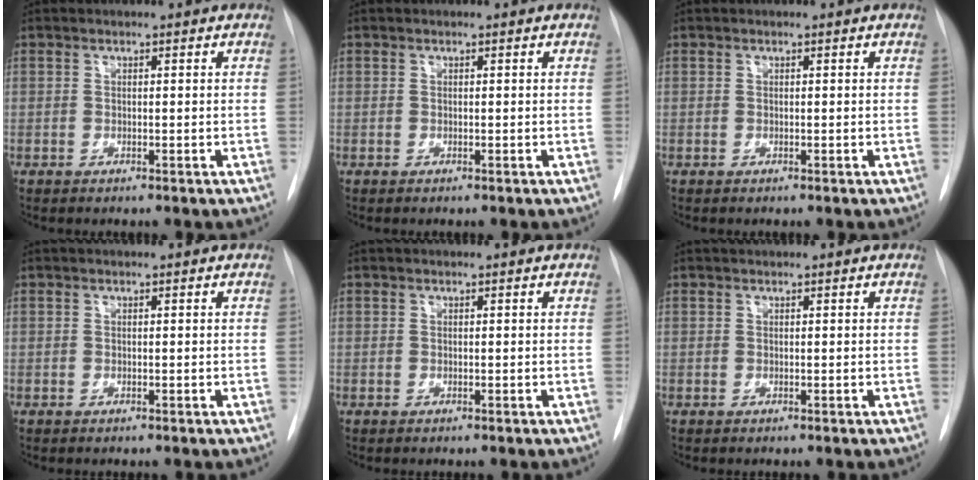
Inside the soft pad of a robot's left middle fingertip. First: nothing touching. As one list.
[{"total": 0.0}, {"total": 0.0}, {"total": 0.0}, {"total": 0.0}, {"total": 0.0}]